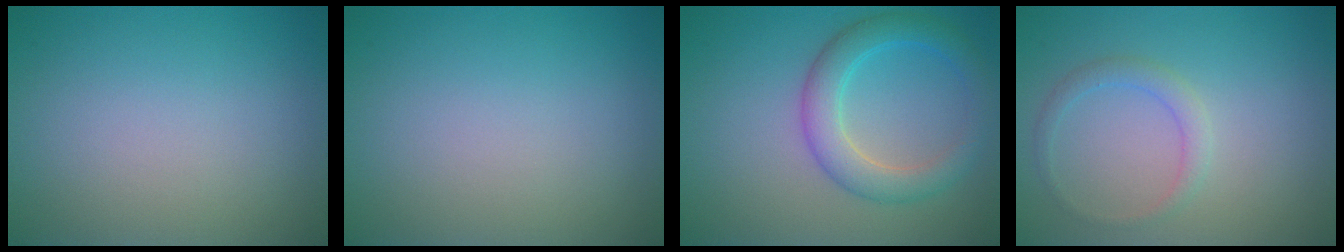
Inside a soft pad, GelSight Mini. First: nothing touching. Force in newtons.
{"total": 0.0}
{"total": 4.2, "press": 4.2, "slide": 0.1}
{"total": 1.6, "press": 1.6, "slide": 0.2}